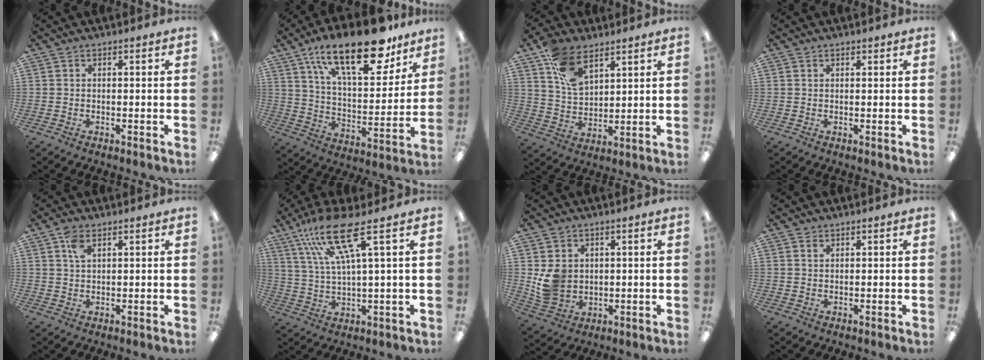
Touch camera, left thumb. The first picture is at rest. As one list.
[{"total": 23.5, "force": [15.4, 9.4, 15.1], "torque": [-0.230, -0.083, 0.258]}, {"total": 11.6, "force": [6.9, 6.6, 6.7], "torque": [-0.123, -0.018, 0.130]}, {"total": 0.8, "force": [0.6, 0.5, 0.1], "torque": [-0.001, 0.001, 0.011]}, {"total": 3.6, "force": [2.2, 1.8, 2.3], "torque": [-0.044, -0.002, 0.038]}, {"total": 14.1, "force": [7.7, 2.4, 11.5], "torque": [-0.232, -0.017, 0.129]}, {"total": 7.3, "force": [1.6, 6.4, 3.1], "torque": [-0.060, 0.007, 0.037]}, {"total": 1.1, "force": [0.8, 0.6, 0.3], "torque": [-0.007, 0.000, 0.016]}]